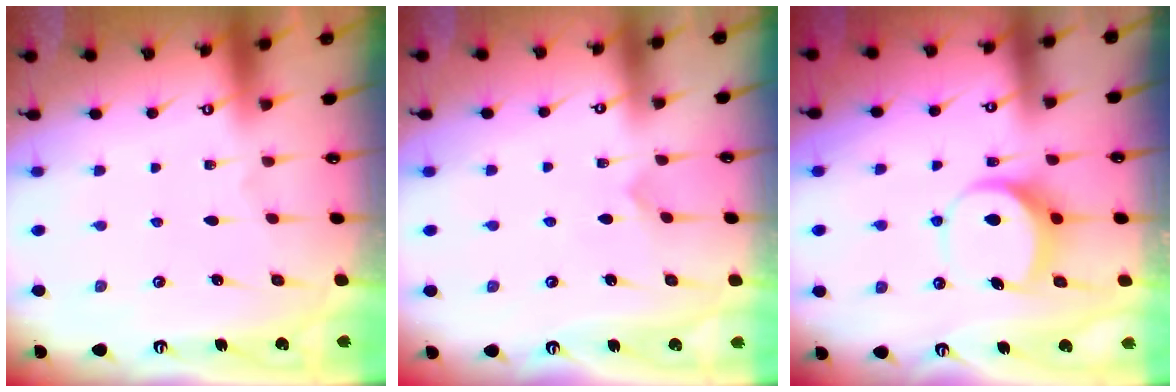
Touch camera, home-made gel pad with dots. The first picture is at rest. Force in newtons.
{"total": 2.7, "press": 2.7, "slide": 0.3}
{"total": 7.9, "press": 7.9, "slide": 0.8}